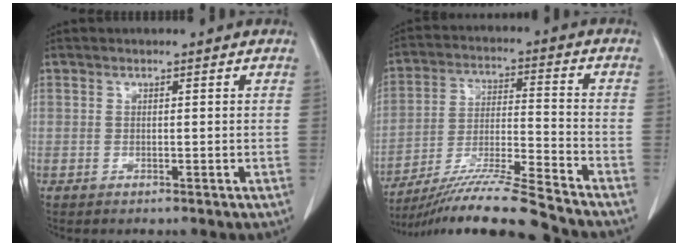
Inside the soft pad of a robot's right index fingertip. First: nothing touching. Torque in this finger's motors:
{"motor_torque": [0.56, -0.78, 0.28, 0.13]}